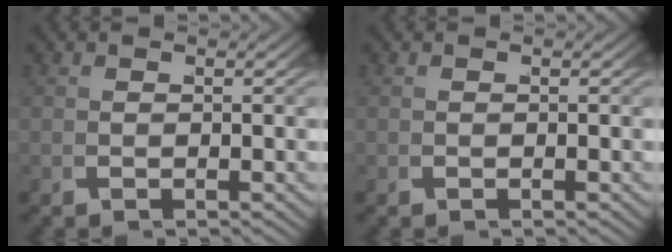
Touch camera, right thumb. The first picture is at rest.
{"total": 0.0}